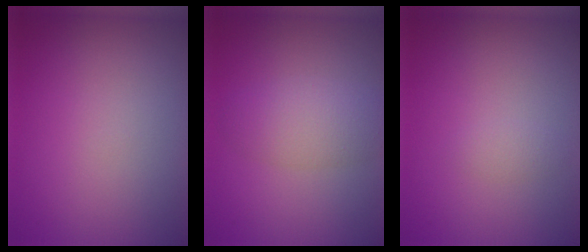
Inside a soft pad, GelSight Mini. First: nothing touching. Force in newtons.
{"total": 3.6, "press": 3.6, "slide": 0.1}
{"total": 0.8, "press": 0.8, "slide": 0.0}